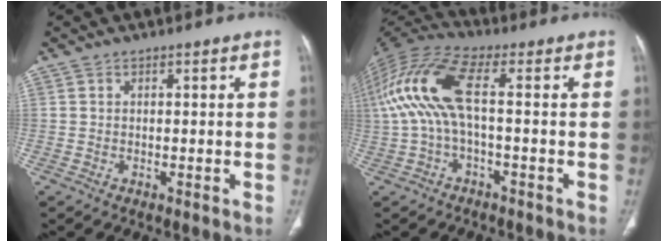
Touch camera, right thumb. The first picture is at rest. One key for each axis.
{"total": 13.9, "fx": 0.3, "fy": 4.8, "fz": 13.1, "tx": -0.306, "ty": 0.045, "tz": 0.004}